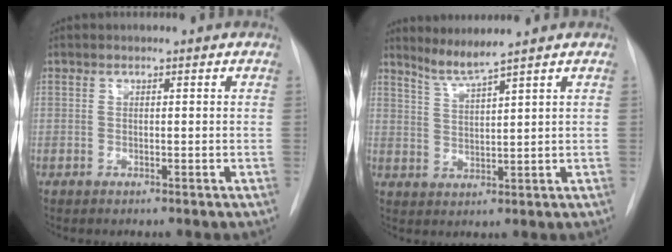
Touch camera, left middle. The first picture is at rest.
{"total": 3.9, "force": [3.4, -1.4, 1.4], "torque": [-0.034, -0.013, 0.072]}